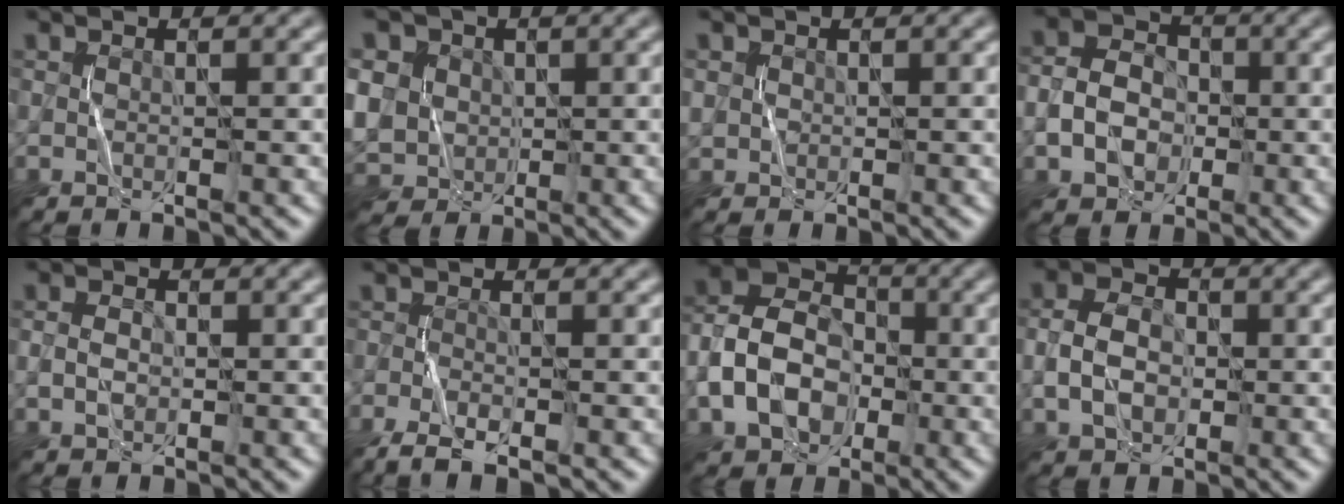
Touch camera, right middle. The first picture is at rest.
{"total": 9.6, "force": [1.4, 8.1, 5.1], "torque": [-0.120, 0.020, -0.006]}
{"total": 0.9, "force": [0.3, 0.8, 0.1], "torque": [-0.002, -0.002, 0.008]}
{"total": 4.2, "force": [-1.2, 3.4, 2.2], "torque": [-0.033, -0.001, -0.029]}
{"total": 1.4, "force": [-0.3, 1.0, 0.8], "torque": [-0.018, 0.000, -0.006]}
{"total": 2.8, "force": [-2.0, 0.5, 1.9], "torque": [-0.040, -0.006, -0.041]}
{"total": 7.8, "force": [-2.3, 5.9, 4.7], "torque": [-0.097, 0.001, -0.052]}
{"total": 3.7, "force": [-0.7, 2.7, 2.4], "torque": [-0.046, 0.004, -0.016]}